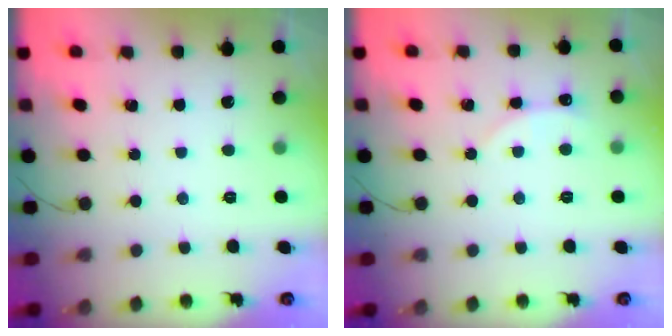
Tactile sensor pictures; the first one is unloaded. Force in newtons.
{"total": 2.5, "press": 2.5, "slide": 0.3}